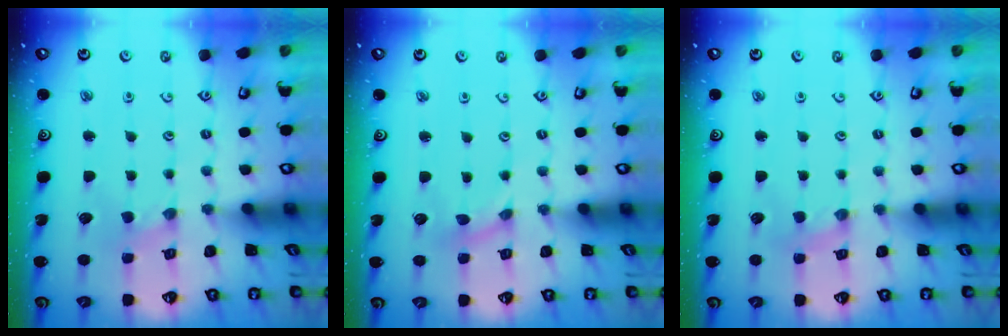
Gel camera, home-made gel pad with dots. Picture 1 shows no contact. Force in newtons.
{"total": 0.0}
{"total": 2.2, "press": 2.1, "slide": 0.4}